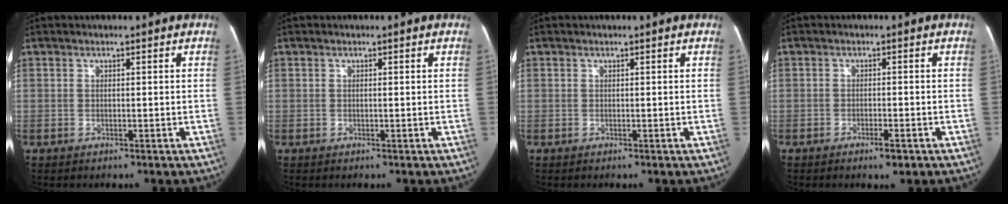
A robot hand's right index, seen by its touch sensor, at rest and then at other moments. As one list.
[{"total": 0.0}, {"total": 0.0}, {"total": 2.6, "force": [-1.6, 0.5, 2.0], "torque": [-0.031, -0.001, -0.023]}]